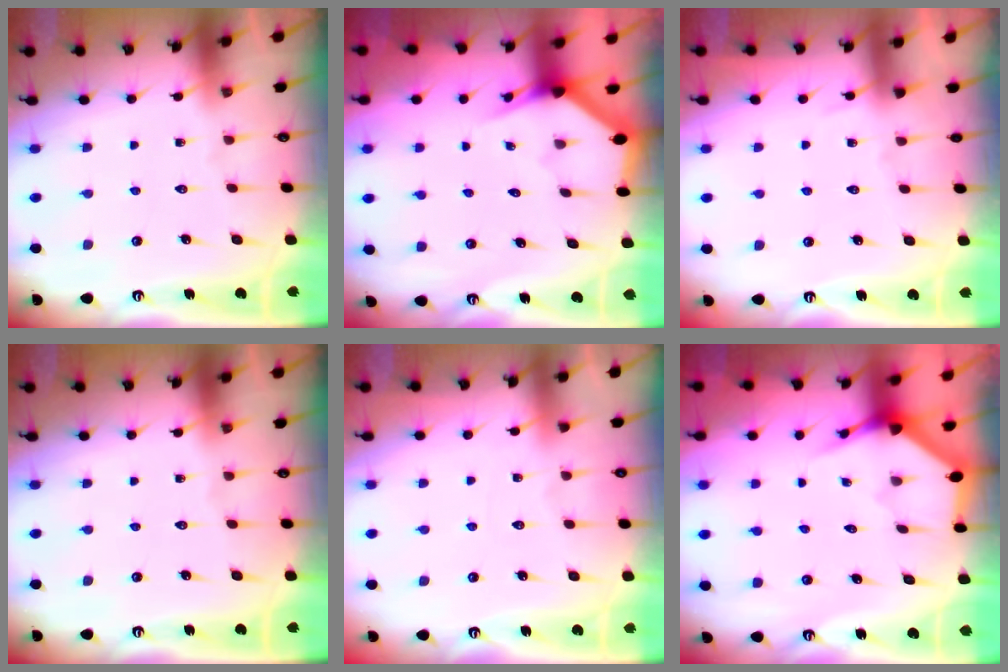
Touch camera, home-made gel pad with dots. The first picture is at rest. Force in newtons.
{"total": 3.0, "press": 3.0, "slide": 0.1}
{"total": 5.0, "press": 4.9, "slide": 0.7}
{"total": 0.0}
{"total": 3.3, "press": 3.2, "slide": 0.4}
{"total": 3.5, "press": 3.5, "slide": 0.3}